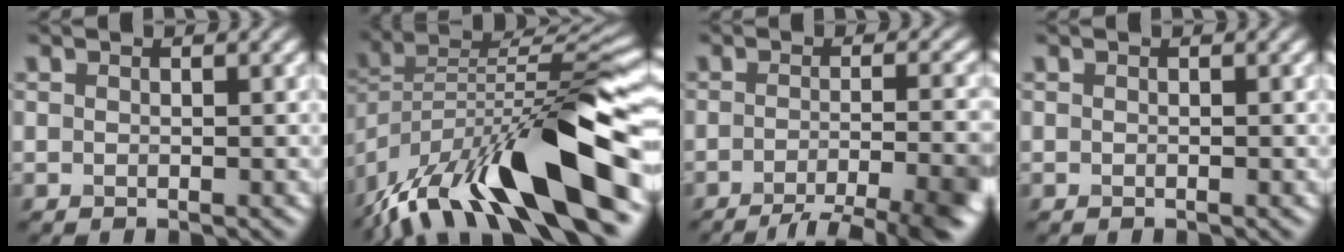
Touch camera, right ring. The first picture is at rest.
{"total": 15.8, "force": [-9.1, 4.8, 12.0], "torque": [-0.209, 0.013, -0.169]}
{"total": 8.2, "force": [-4.9, 2.0, 6.3], "torque": [-0.069, 0.001, -0.071]}
{"total": 0.0}